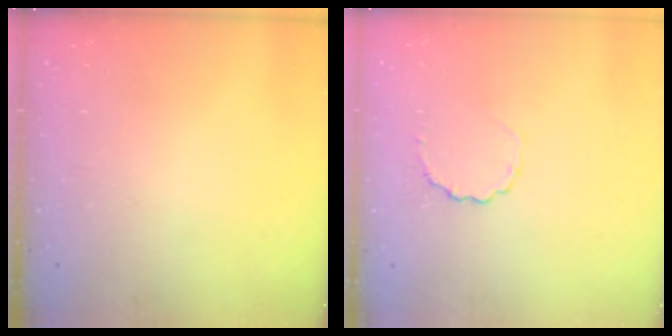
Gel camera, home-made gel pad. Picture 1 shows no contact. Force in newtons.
{"total": 3.7, "press": 3.5, "slide": 1.3}